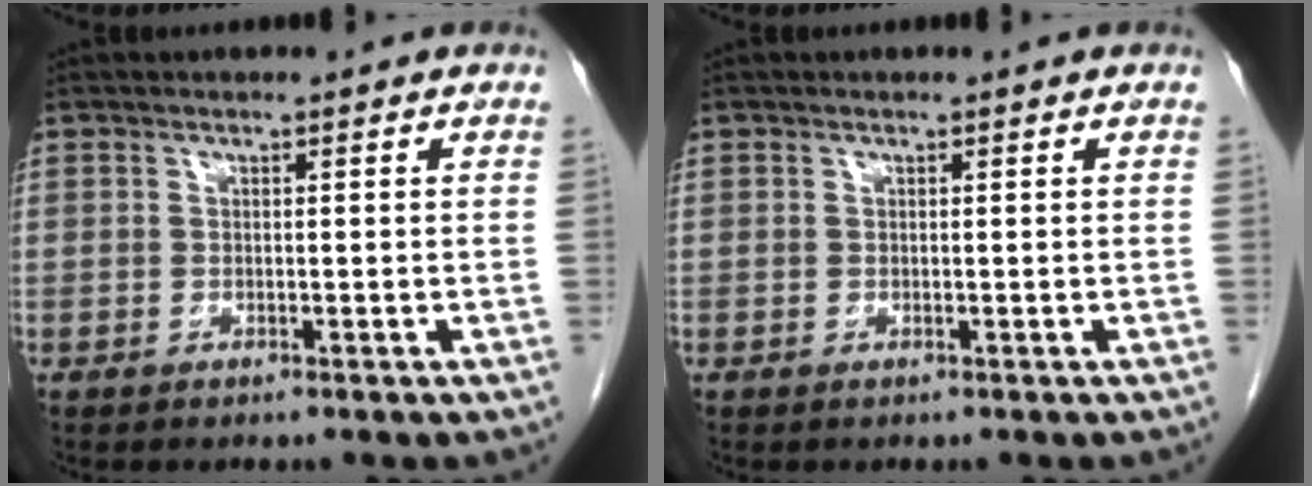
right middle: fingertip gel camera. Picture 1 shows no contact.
{"total": 0.0}